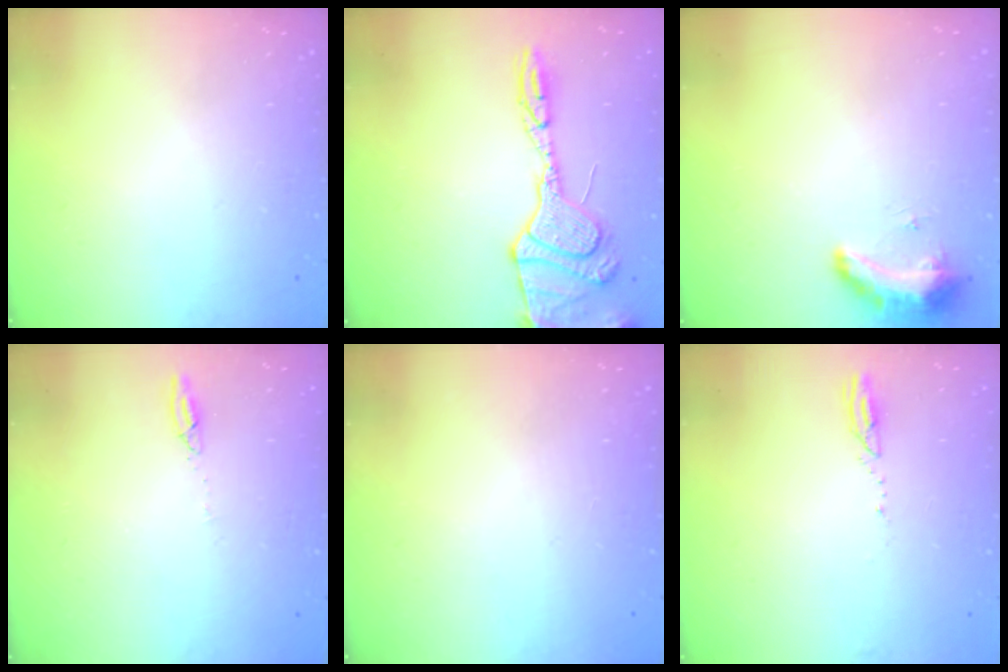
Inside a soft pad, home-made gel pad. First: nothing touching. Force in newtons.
{"total": 17.2, "press": 17.2, "slide": 1.7}
{"total": 9.2, "press": 8.6, "slide": 3.1}
{"total": 3.1, "press": 3.0, "slide": 0.3}
{"total": 0.0}
{"total": 2.3, "press": 2.3, "slide": 0.3}